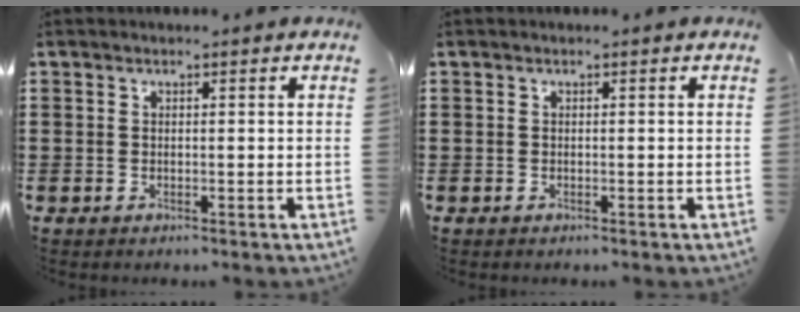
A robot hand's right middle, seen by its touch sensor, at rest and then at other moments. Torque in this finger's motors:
{"motor_torque": [0.72, -0.55, 0.09, 0.02]}